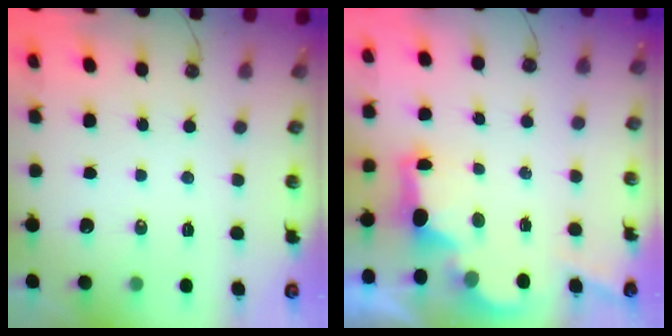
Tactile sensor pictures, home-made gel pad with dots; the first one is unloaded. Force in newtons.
{"total": 2.9, "press": 2.8, "slide": 0.9}